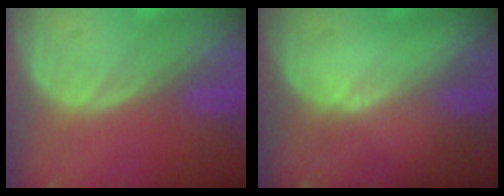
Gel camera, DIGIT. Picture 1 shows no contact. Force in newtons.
{"total": 0.7, "press": 0.4, "slide": 0.5}